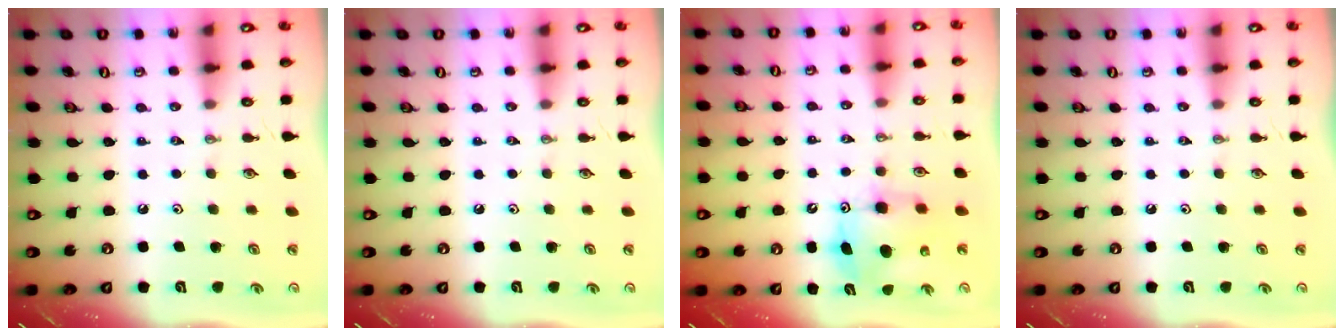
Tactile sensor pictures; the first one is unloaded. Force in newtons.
{"total": 0.0}
{"total": 9.3, "press": 9.3, "slide": 0.6}
{"total": 0.0}